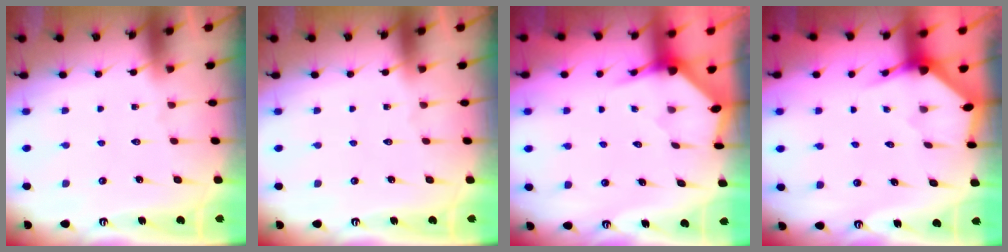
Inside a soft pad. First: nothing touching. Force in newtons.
{"total": 0.0}
{"total": 3.2, "press": 3.2, "slide": 0.3}
{"total": 2.8, "press": 2.8, "slide": 0.2}